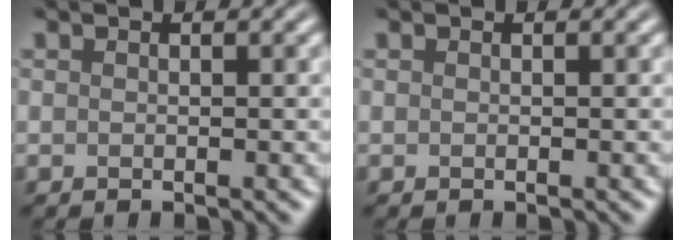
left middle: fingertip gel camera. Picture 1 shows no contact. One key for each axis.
{"total": 0.0}